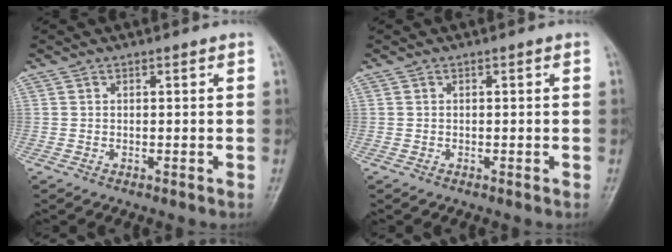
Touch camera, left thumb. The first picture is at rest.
{"total": 0.0}